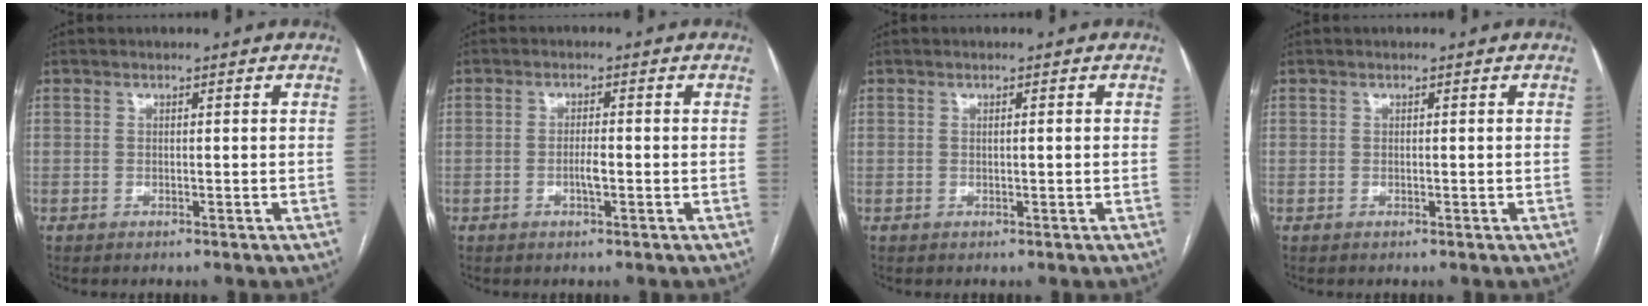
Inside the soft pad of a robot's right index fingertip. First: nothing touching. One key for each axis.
{"total": 2.3, "fx": -0.6, "fy": 0.5, "fz": 2.2, "tx": -0.041, "ty": 0.001, "tz": -0.011}
{"total": 0.8, "fx": 0.1, "fy": 0.0, "fz": 0.8, "tx": -0.015, "ty": 0.003, "tz": 0.003}
{"total": 0.0}